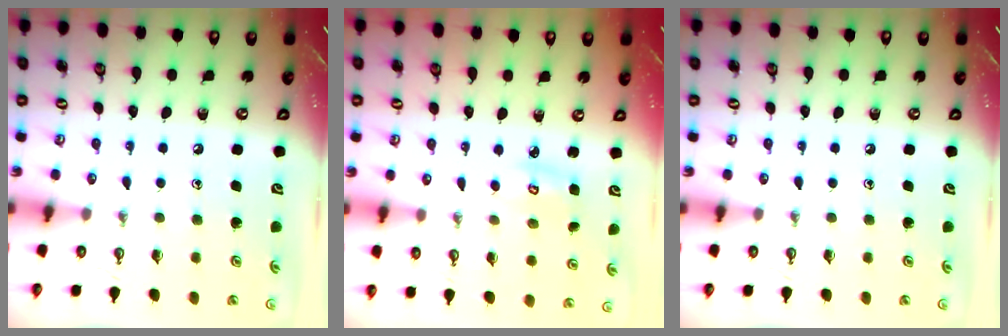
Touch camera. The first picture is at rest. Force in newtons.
{"total": 2.8, "press": 2.8, "slide": 0.1}
{"total": 0.0}